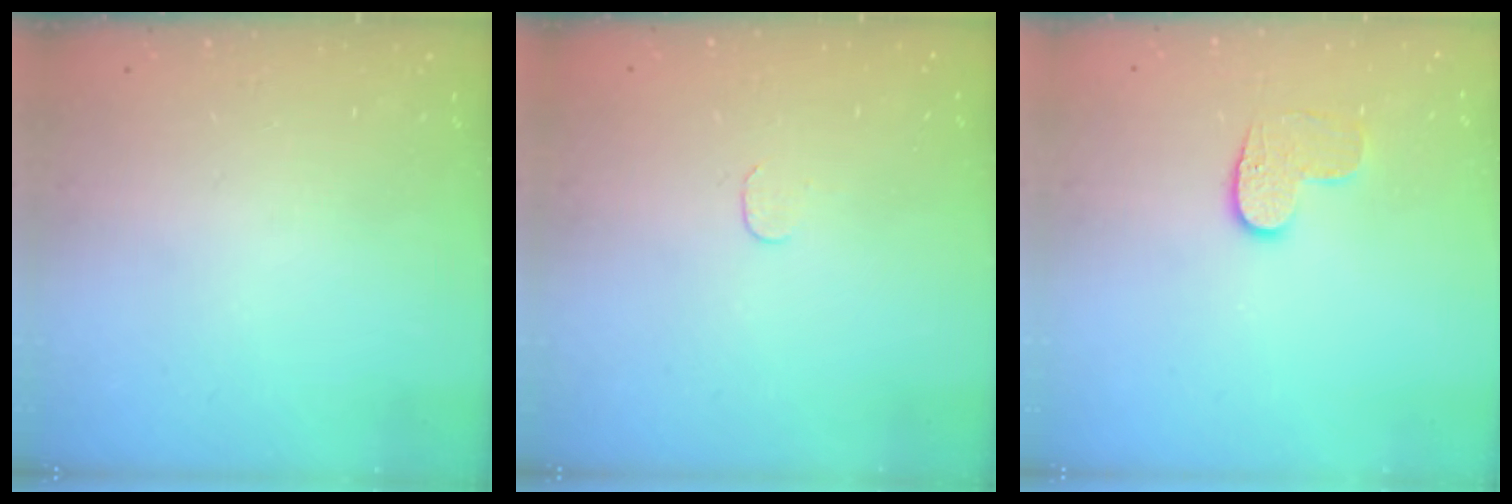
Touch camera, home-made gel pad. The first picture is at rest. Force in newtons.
{"total": 3.5, "press": 3.5, "slide": 0.3}
{"total": 6.6, "press": 6.6, "slide": 0.3}